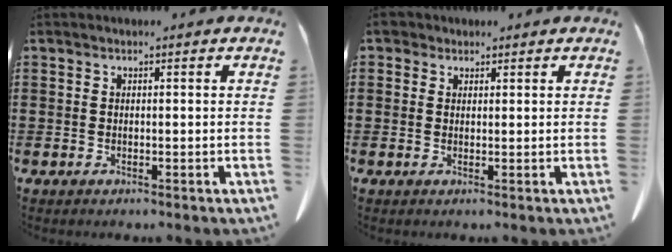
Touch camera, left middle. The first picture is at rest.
{"total": 2.0, "force": [1.5, 1.2, 0.5], "torque": [-0.016, 0.007, 0.030]}